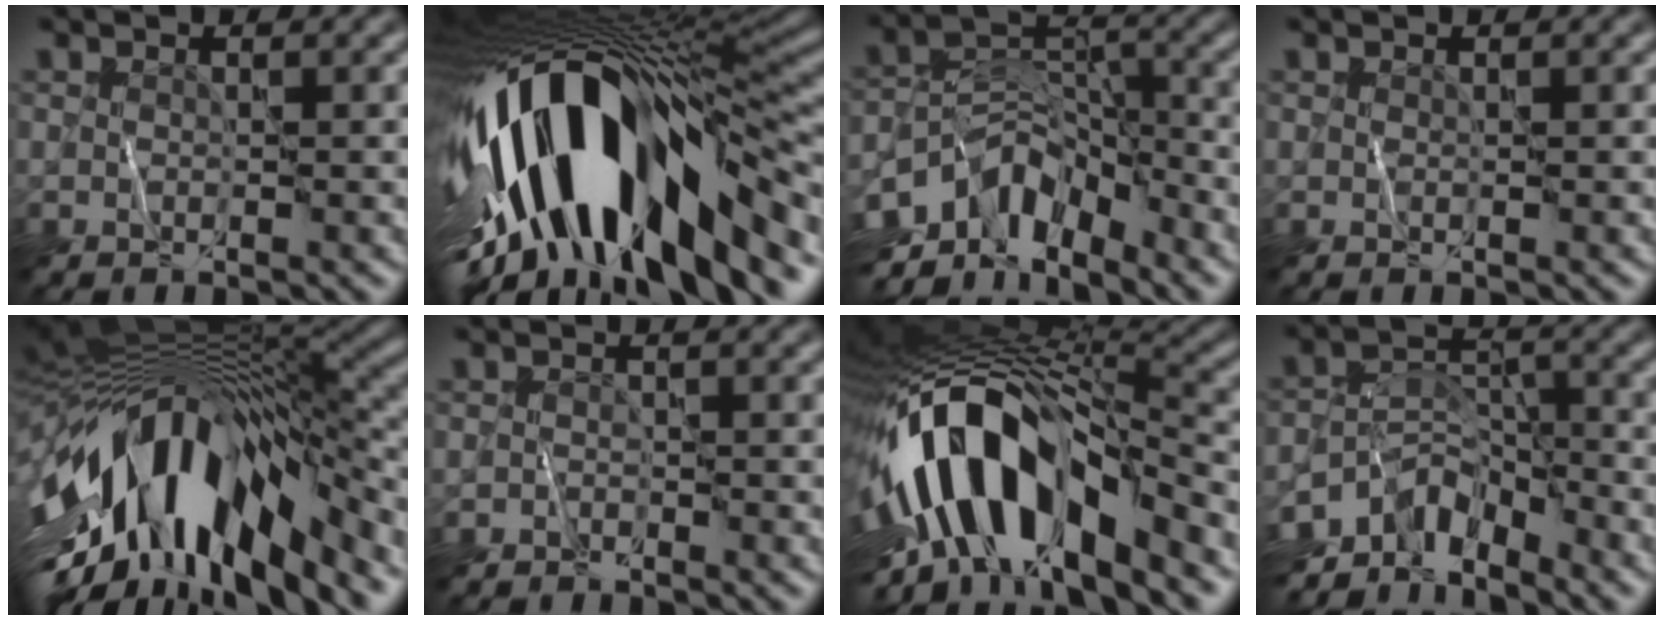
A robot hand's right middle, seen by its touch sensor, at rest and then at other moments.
{"total": 16.8, "force": [-4.6, 7.4, 14.4], "torque": [-0.250, 0.009, -0.073]}
{"total": 8.2, "force": [-4.8, 4.3, 5.1], "torque": [-0.067, 0.002, -0.096]}
{"total": 0.0}
{"total": 15.7, "force": [-6.5, 7.0, 12.5], "torque": [-0.233, 0.005, -0.107]}
{"total": 0.8, "force": [-0.7, 0.3, 0.0], "torque": [0.004, 0.005, -0.015]}
{"total": 15.0, "force": [-4.1, 7.0, 12.6], "torque": [-0.219, 0.017, -0.073]}
{"total": 6.8, "force": [-4.8, 3.2, 3.6], "torque": [-0.042, -0.002, -0.097]}